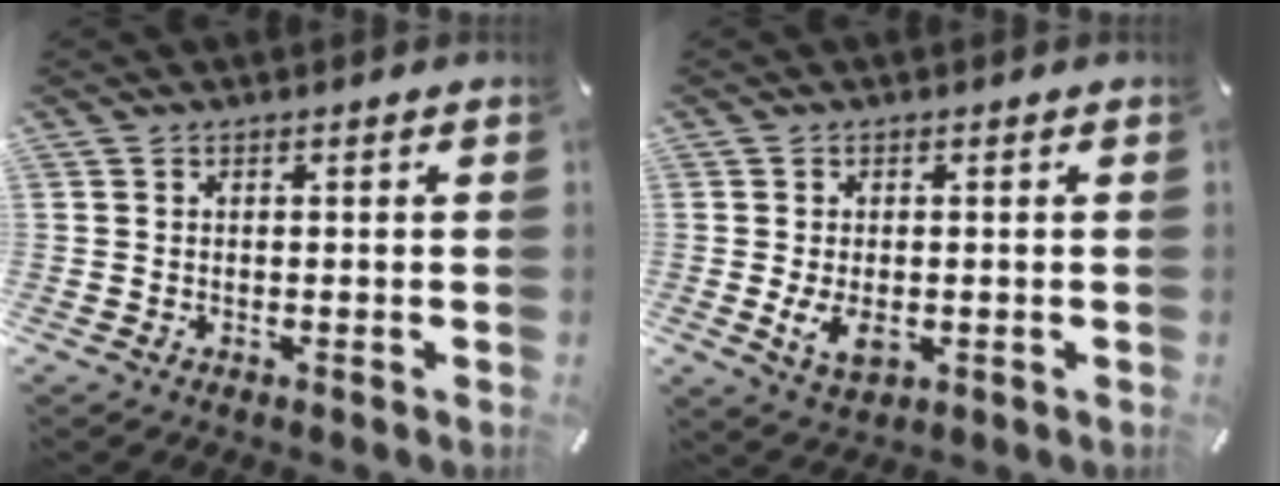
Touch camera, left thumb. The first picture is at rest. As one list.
[{"total": 5.1, "force": [-0.6, 3.1, 4.0], "torque": [-0.081, -0.012, -0.016]}]